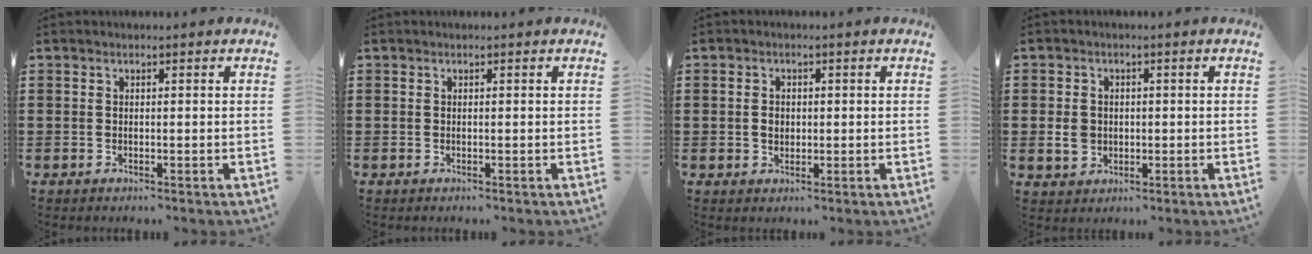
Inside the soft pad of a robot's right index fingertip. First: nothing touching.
{"total": 0.0}
{"total": 1.9, "force": [-0.1, 1.3, 1.3], "torque": [-0.029, 0.004, -0.003]}
{"total": 3.6, "force": [-0.3, 3.1, 1.8], "torque": [-0.040, 0.008, -0.007]}